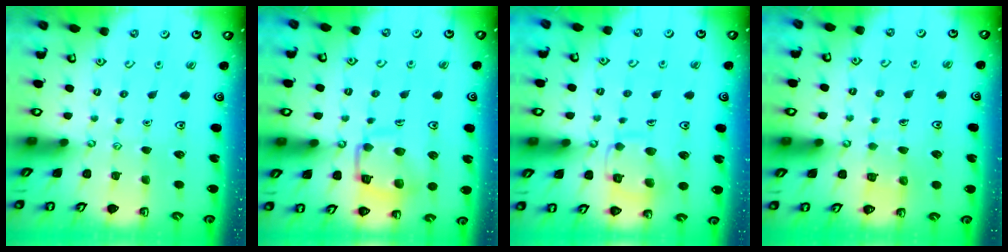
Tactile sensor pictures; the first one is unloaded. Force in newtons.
{"total": 12.1, "press": 12.0, "slide": 1.3}
{"total": 11.8, "press": 11.7, "slide": 0.9}
{"total": 5.4, "press": 5.4, "slide": 0.4}